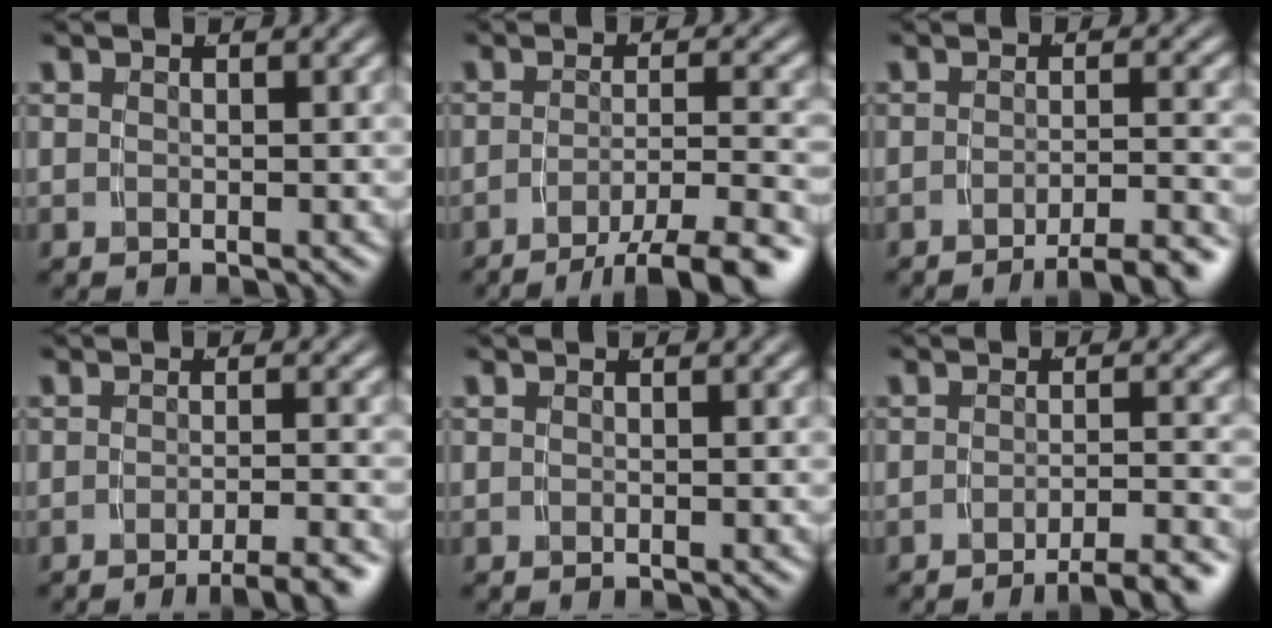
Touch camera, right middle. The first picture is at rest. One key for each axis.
{"total": 7.5, "fx": -5.5, "fy": 2.0, "fz": 4.6, "tx": -0.061, "ty": -0.020, "tz": -0.072}
{"total": 5.4, "fx": -4.5, "fy": 0.8, "fz": 2.8, "tx": -0.026, "ty": -0.010, "tz": -0.067}
{"total": 4.0, "fx": -3.2, "fy": 0.4, "fz": 2.4, "tx": -0.021, "ty": -0.002, "tz": -0.050}
{"total": 0.0}
{"total": 4.8, "fx": -4.0, "fy": 0.6, "fz": 2.6, "tx": -0.025, "ty": -0.008, "tz": -0.060}